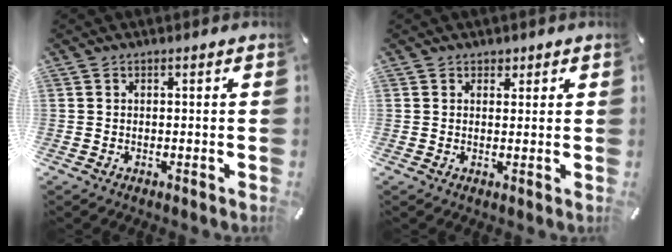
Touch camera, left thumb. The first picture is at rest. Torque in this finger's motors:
{"motor_torque": [-0.04, 0.15, 0.03, -0.23, 0.02]}